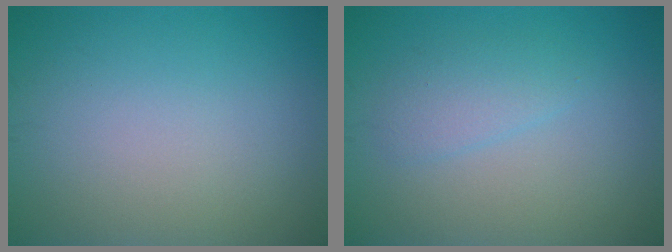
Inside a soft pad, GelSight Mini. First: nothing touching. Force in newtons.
{"total": 2.0, "press": 2.0, "slide": 0.1}